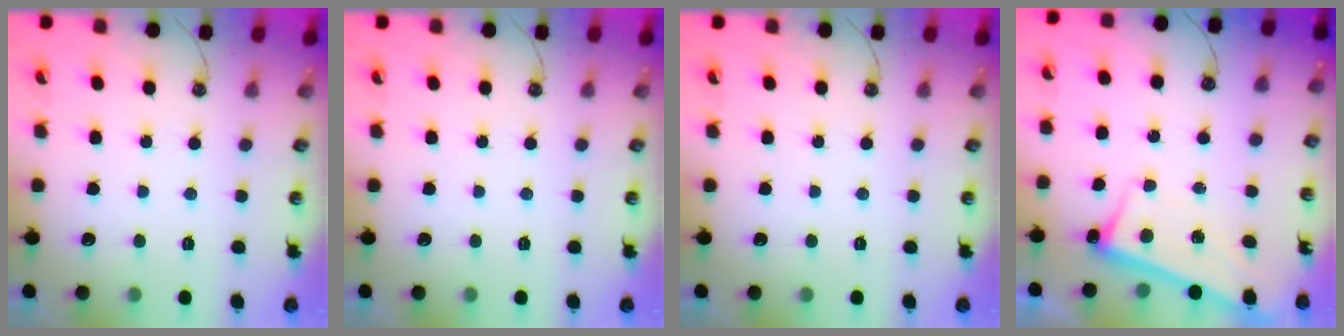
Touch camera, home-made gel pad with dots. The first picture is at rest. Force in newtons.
{"total": 0.0}
{"total": 0.0}
{"total": 2.7, "press": 2.6, "slide": 0.5}